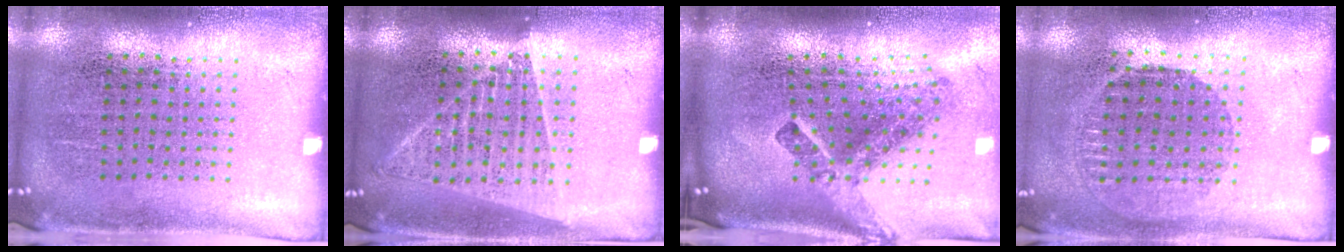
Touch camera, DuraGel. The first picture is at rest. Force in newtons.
{"total": 1.4, "press": 1.3, "slide": 0.4}
{"total": 2.9, "press": 1.8, "slide": 2.3}
{"total": 0.9, "press": 0.9, "slide": 0.3}